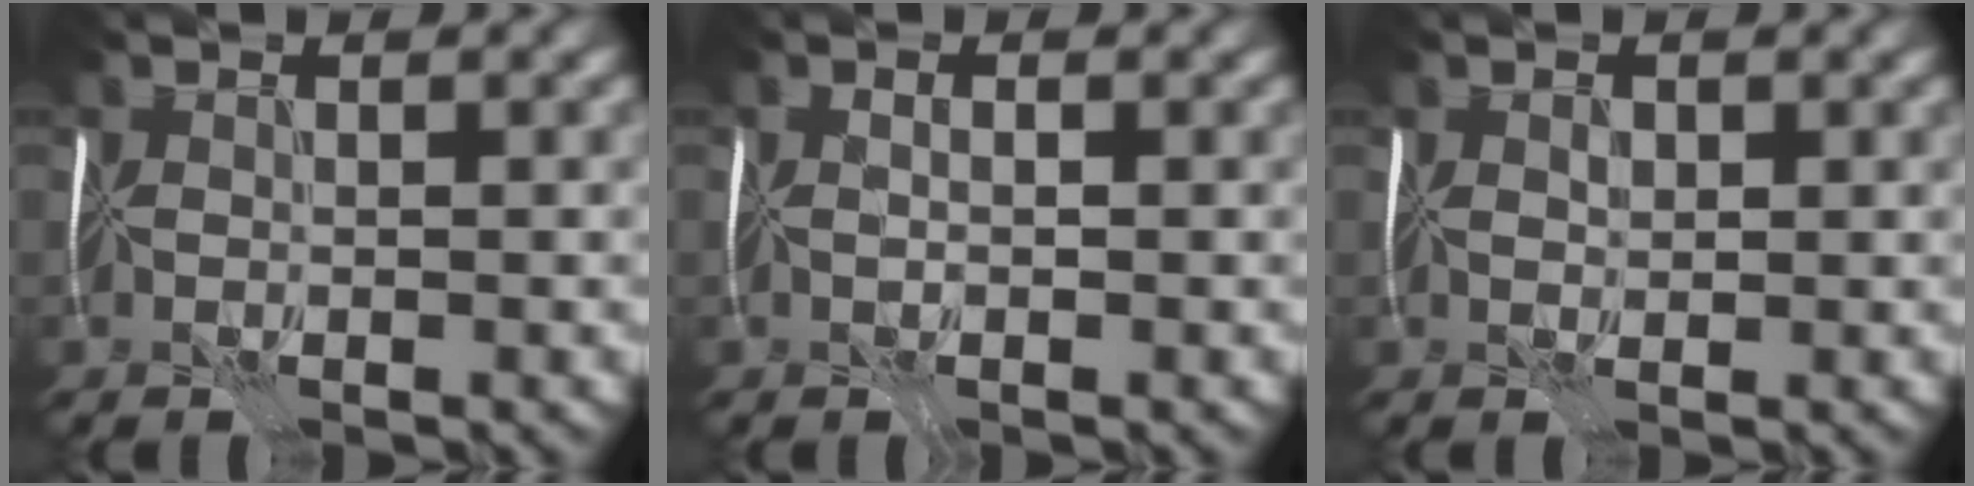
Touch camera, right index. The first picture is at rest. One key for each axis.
{"total": 1.5, "fx": -0.5, "fy": 0.9, "fz": 1.0, "tx": -0.001, "ty": 0.008, "tz": -0.012}
{"total": 0.5, "fx": -0.2, "fy": 0.3, "fz": 0.4, "tx": -0.008, "ty": -0.002, "tz": -0.002}